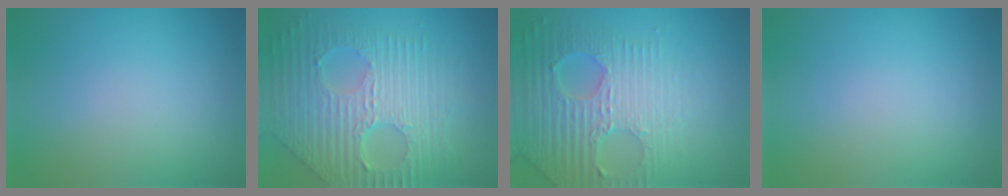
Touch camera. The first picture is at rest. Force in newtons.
{"total": 9.0, "press": 6.2, "slide": 6.5}
{"total": 4.7, "press": 4.6, "slide": 1.2}
{"total": 0.0}